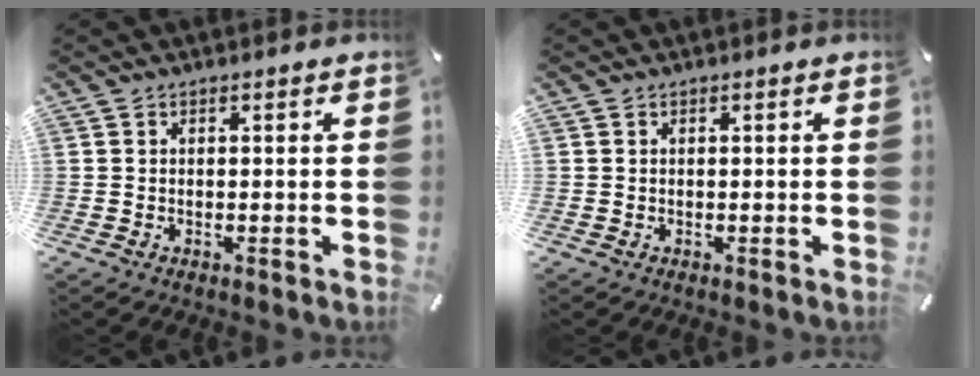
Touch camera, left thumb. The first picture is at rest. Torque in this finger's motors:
{"motor_torque": [-0.20, -0.15, -0.80, 0.18, -0.02]}